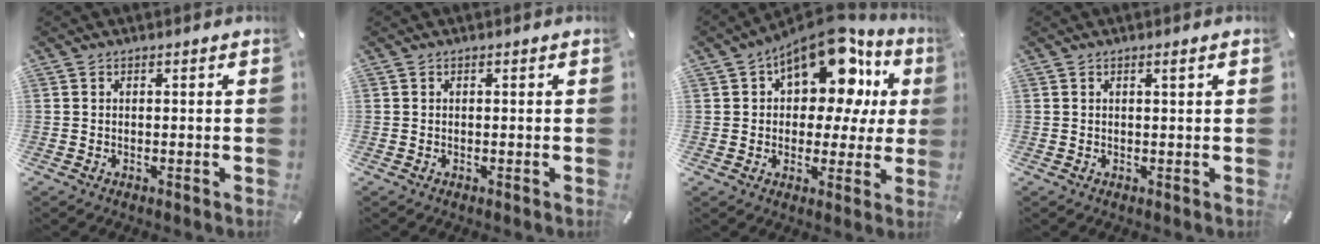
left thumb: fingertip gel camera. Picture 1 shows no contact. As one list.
[{"total": 0.0}, {"total": 17.7, "force": [9.4, 9.5, 11.6], "torque": [-0.170, -0.064, 0.162]}, {"total": 1.0, "force": [0.5, 0.0, 0.9], "torque": [-0.017, 0.001, 0.008]}]